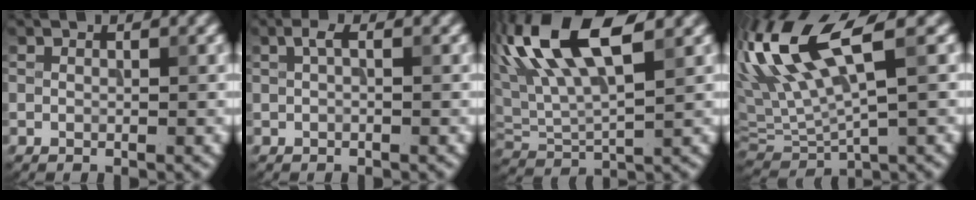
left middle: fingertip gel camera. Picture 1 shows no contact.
{"total": 0.9, "force": [0.2, 0.2, 0.9], "torque": [-0.019, 0.004, 0.003]}
{"total": 10.1, "force": [4.4, 3.3, 8.4], "torque": [-0.176, 0.024, 0.076]}
{"total": 10.6, "force": [3.9, 2.7, 9.4], "torque": [-0.189, 0.020, 0.073]}